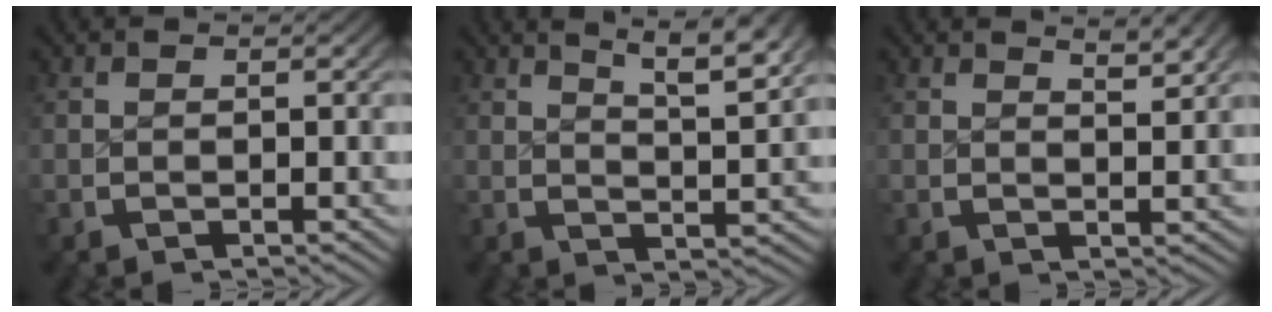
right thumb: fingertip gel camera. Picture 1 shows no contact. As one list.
[{"total": 6.5, "force": [4.0, 2.2, 4.6], "torque": [-0.056, 0.004, 0.061]}, {"total": 2.5, "force": [1.9, 0.3, 1.5], "torque": [-0.018, -0.004, 0.033]}]